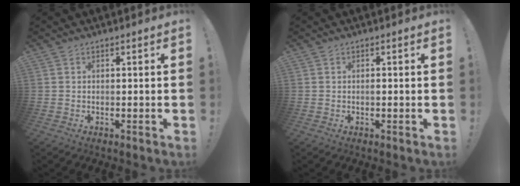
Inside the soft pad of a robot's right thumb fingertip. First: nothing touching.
{"total": 0.8, "force": [-0.2, 0.7, -0.1], "torque": [0.009, -0.002, -0.007]}